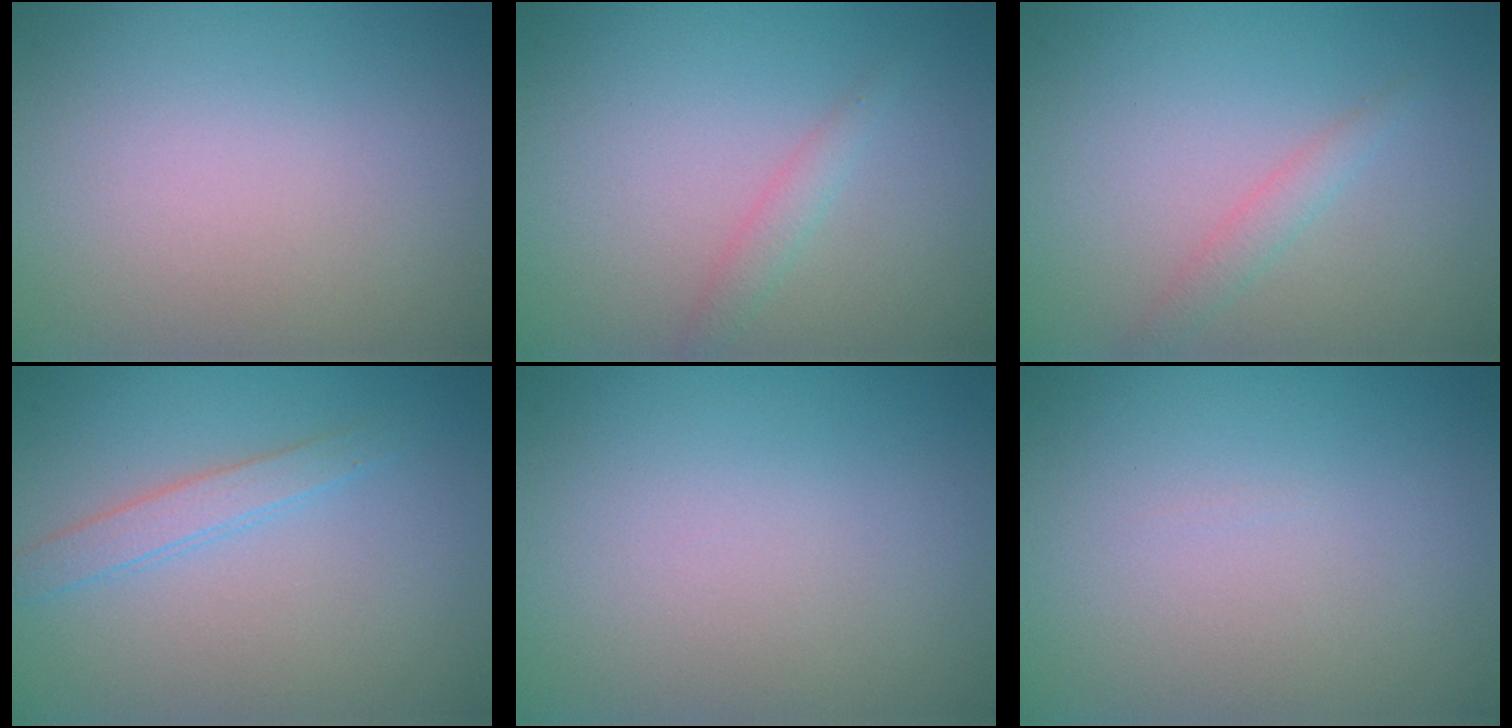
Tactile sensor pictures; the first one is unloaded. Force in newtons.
{"total": 1.4, "press": 1.4, "slide": 0.1}
{"total": 1.5, "press": 1.5, "slide": 0.1}
{"total": 1.9, "press": 1.9, "slide": 0.2}
{"total": 0.0}
{"total": 0.0}